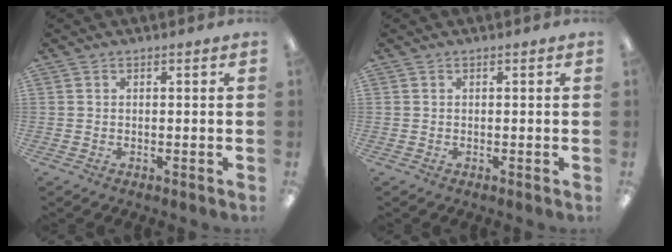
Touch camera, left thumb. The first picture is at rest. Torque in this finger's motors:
{"motor_torque": [0.00, 0.00, 0.05, -0.05, 0.00]}